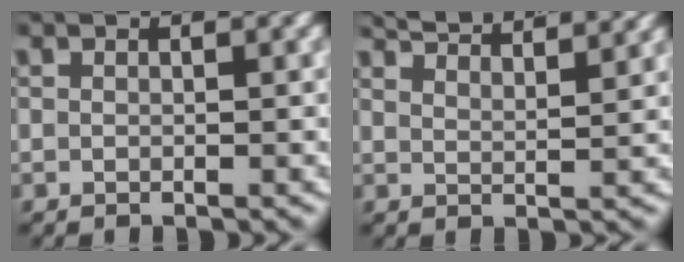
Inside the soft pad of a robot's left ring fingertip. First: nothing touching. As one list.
[{"total": 5.7, "force": [5.2, 0.8, 2.3], "torque": [-0.040, 0.007, 0.086]}]